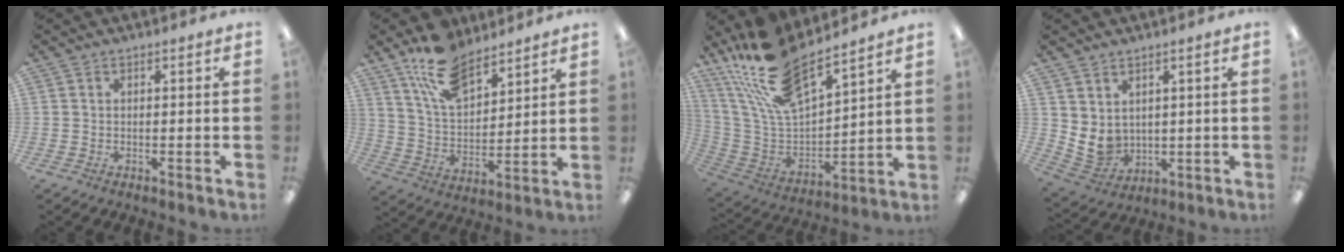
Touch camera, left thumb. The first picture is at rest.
{"total": 14.5, "force": [10.7, 6.9, 6.9], "torque": [-0.135, -0.051, 0.200]}
{"total": 20.6, "force": [16.6, 6.7, 10.2], "torque": [-0.228, -0.104, 0.300]}
{"total": 5.8, "force": [2.5, 4.8, 2.2], "torque": [-0.058, -0.022, 0.054]}